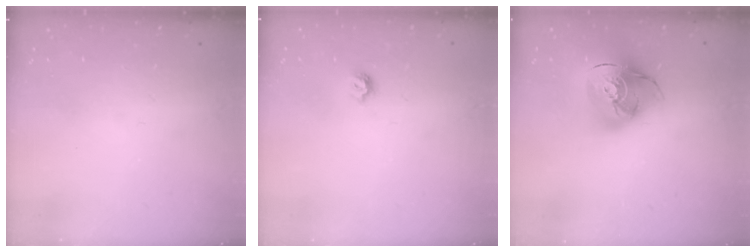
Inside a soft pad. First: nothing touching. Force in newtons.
{"total": 4.7, "press": 4.7, "slide": 0.8}
{"total": 17.8, "press": 17.7, "slide": 1.9}